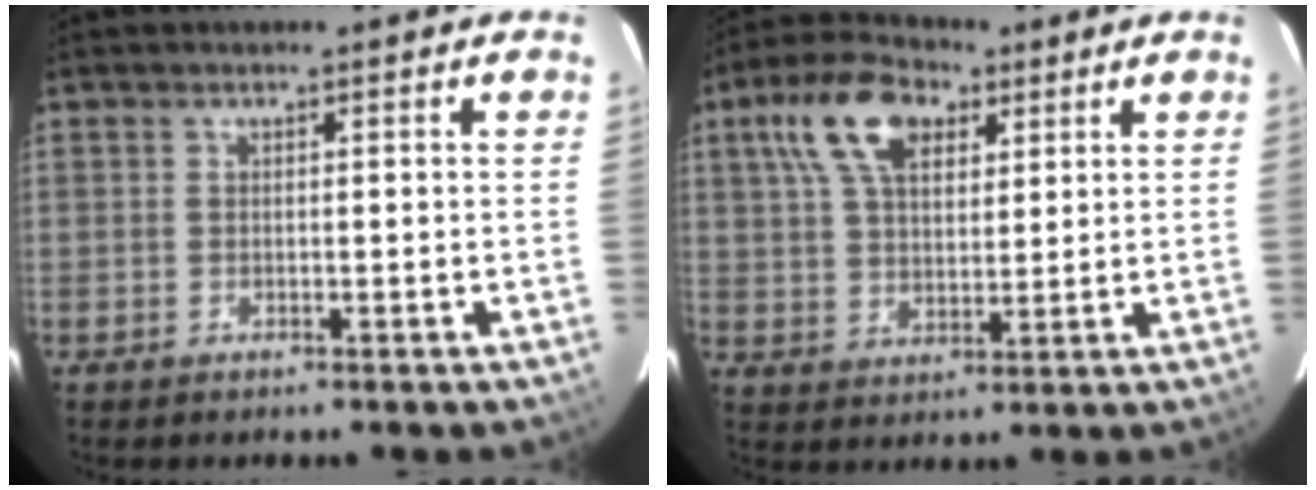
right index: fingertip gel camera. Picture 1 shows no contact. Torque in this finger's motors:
{"motor_torque": [0.34, 0.13, 0.60, 0.11]}